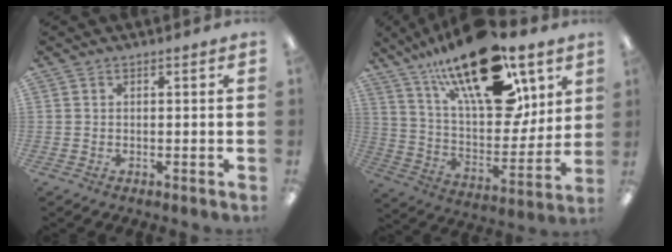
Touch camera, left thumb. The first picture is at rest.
{"total": 26.2, "force": [15.9, 11.4, 17.4], "torque": [-0.268, -0.091, 0.272]}